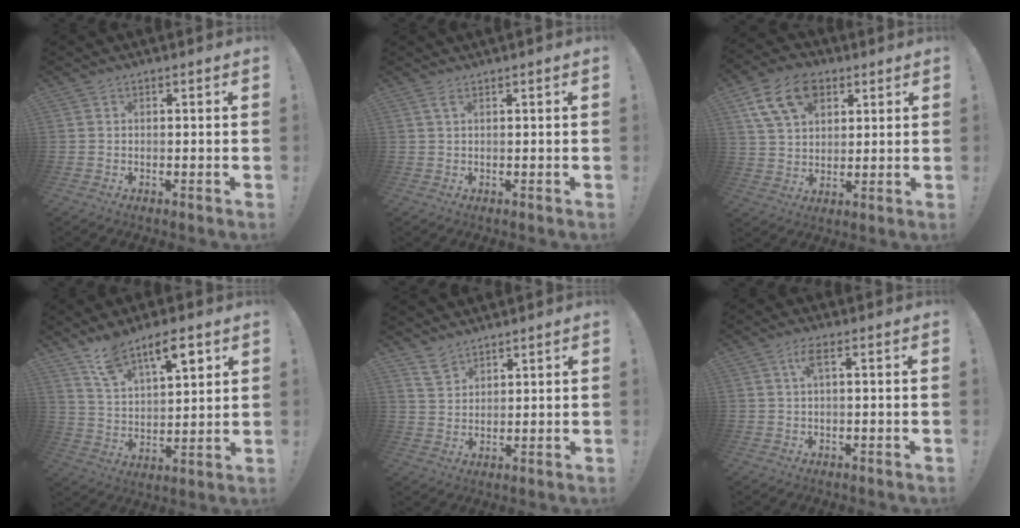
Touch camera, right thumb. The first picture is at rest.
{"total": 2.0, "force": [0.9, 0.1, 1.7], "torque": [-0.026, -0.003, 0.014]}
{"total": 14.1, "force": [6.6, 9.7, 7.8], "torque": [-0.134, -0.021, 0.126]}
{"total": 12.2, "force": [8.7, 4.6, 7.3], "torque": [-0.118, -0.048, 0.154]}
{"total": 5.1, "force": [4.5, 2.2, 1.1], "torque": [-0.011, -0.031, 0.085]}
{"total": 3.5, "force": [0.9, 0.6, 3.4], "torque": [-0.062, 0.002, 0.012]}